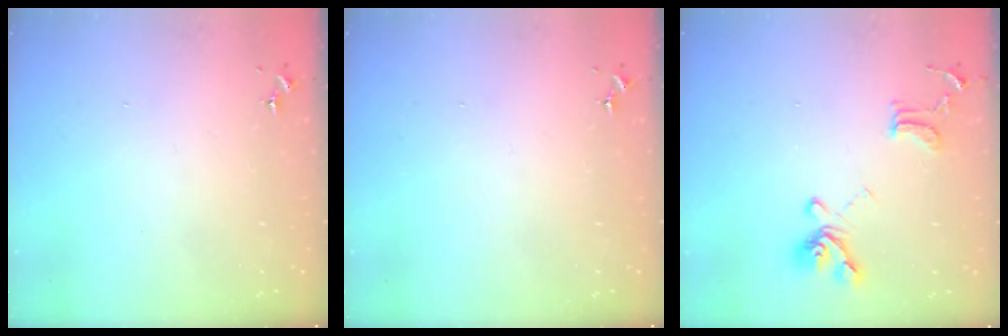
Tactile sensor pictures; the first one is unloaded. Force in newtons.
{"total": 0.0}
{"total": 15.0, "press": 14.9, "slide": 1.6}